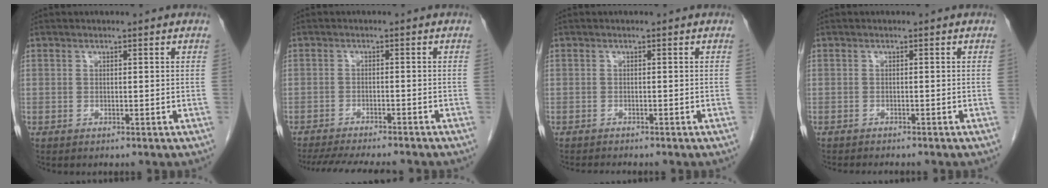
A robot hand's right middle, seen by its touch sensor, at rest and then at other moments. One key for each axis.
{"total": 13.3, "fx": -11.8, "fy": 2.0, "fz": 5.9, "tx": -0.101, "ty": -0.020, "tz": -0.159}
{"total": 1.4, "fx": -1.4, "fy": -0.2, "fz": 0.3, "tx": -0.006, "ty": -0.005, "tz": -0.019}
{"total": 2.9, "fx": -2.7, "fy": 0.3, "fz": 1.0, "tx": -0.015, "ty": -0.007, "tz": -0.034}